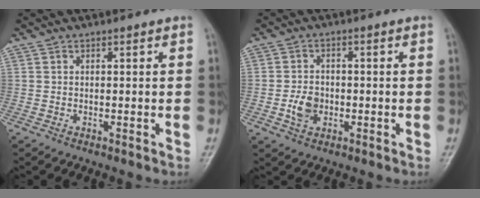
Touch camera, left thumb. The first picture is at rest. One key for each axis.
{"total": 4.6, "fx": -1.1, "fy": 3.5, "fz": 2.8, "tx": -0.042, "ty": 0.006, "tz": -0.021}